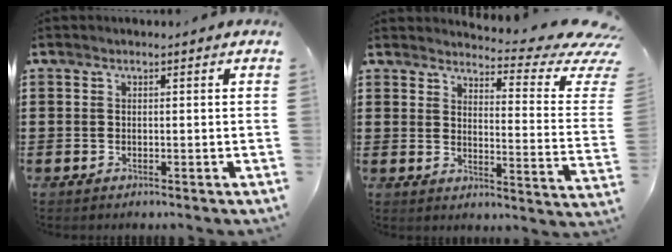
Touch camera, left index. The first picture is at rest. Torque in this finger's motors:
{"motor_torque": [2.14, 0.00, 0.40, 0.03]}